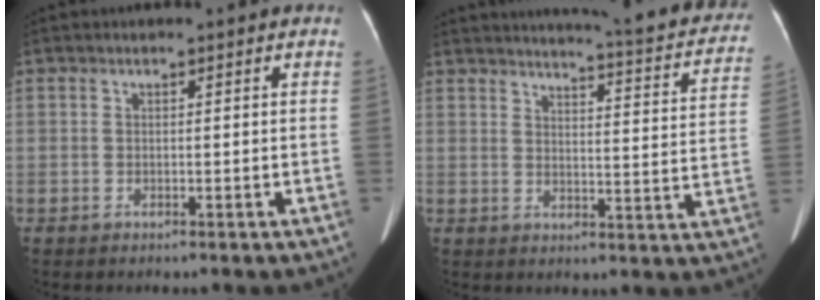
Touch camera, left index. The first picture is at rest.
{"total": 21.3, "force": [19.4, 2.2, 8.4], "torque": [-0.100, -0.062, 0.214]}